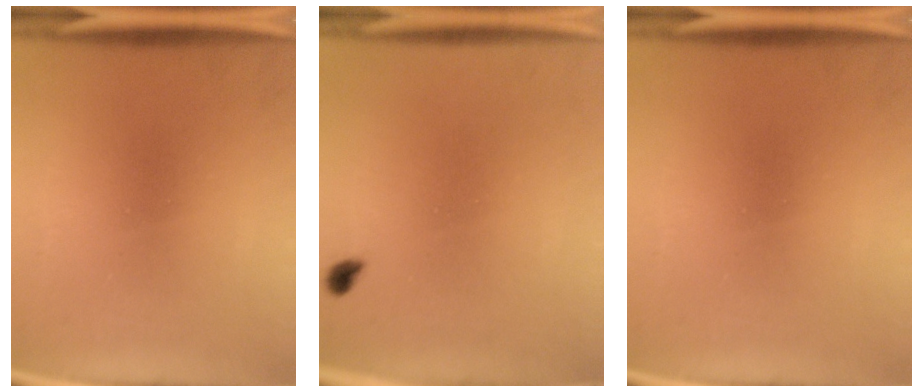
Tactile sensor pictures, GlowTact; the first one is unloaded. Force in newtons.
{"total": 1.4}
{"total": 0.0}